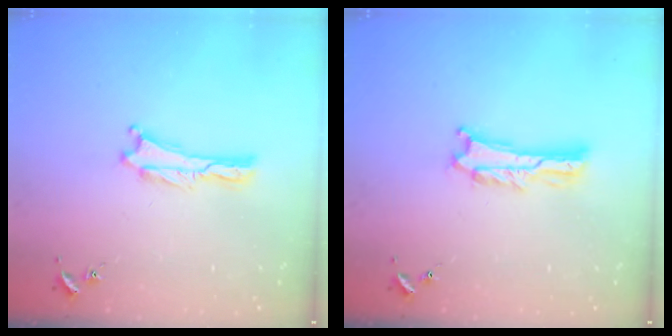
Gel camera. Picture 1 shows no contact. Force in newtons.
{"total": 2.0, "press": 2.0, "slide": 0.3}